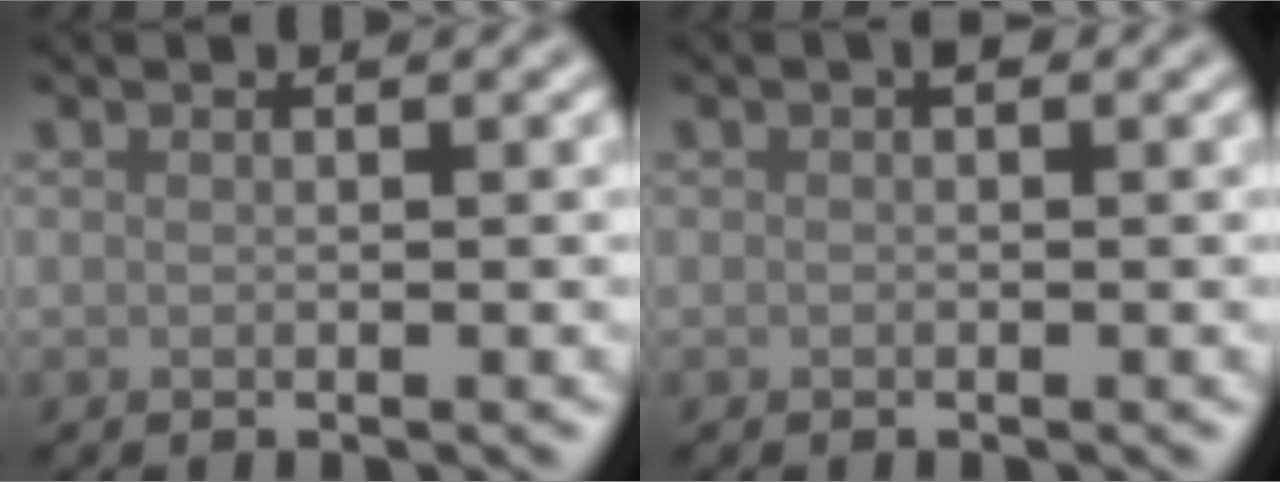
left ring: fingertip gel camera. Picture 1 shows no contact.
{"total": 0.6, "force": [0.2, 0.3, 0.4], "torque": [-0.004, 0.000, 0.002]}